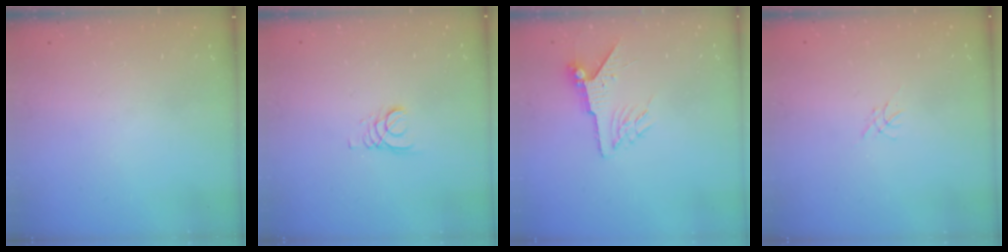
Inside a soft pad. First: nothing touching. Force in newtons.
{"total": 2.4, "press": 2.4, "slide": 0.2}
{"total": 6.8, "press": 6.7, "slide": 1.1}
{"total": 0.0}